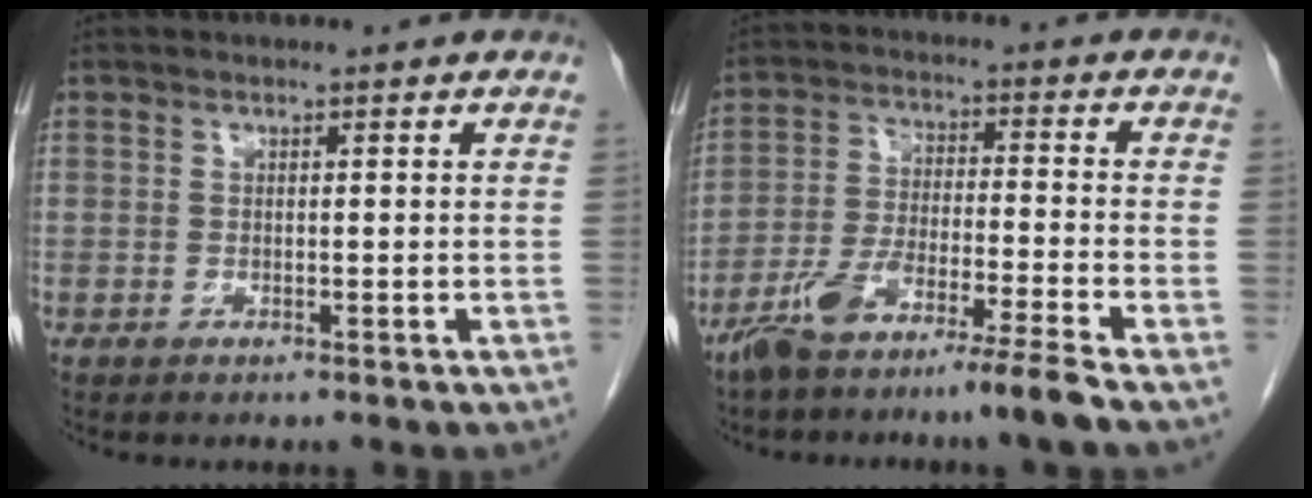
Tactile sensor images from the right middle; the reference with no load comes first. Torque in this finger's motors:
{"motor_torque": [1.19, -0.95, 0.47, 0.12]}